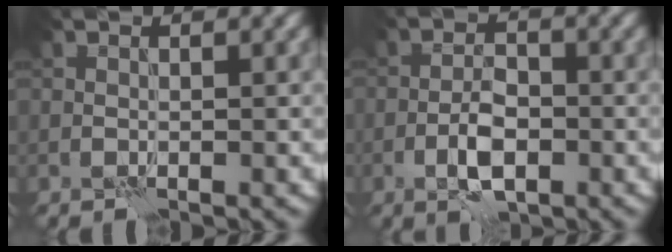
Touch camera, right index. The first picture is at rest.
{"total": 3.8, "force": [-1.6, 1.7, 3.0], "torque": [-0.051, 0.004, -0.033]}